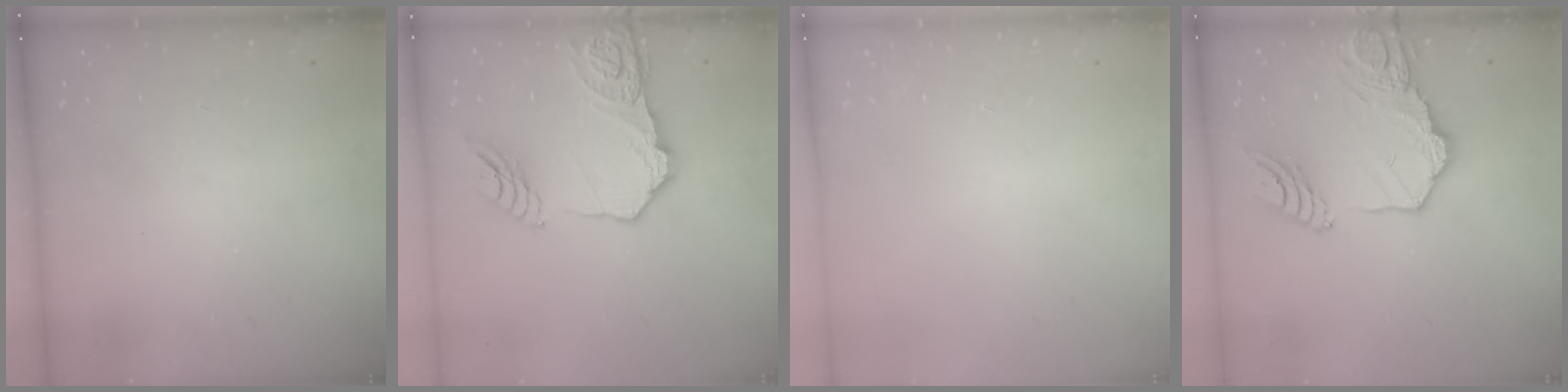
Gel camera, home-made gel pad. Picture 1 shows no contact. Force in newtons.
{"total": 18.3, "press": 18.2, "slide": 1.9}
{"total": 0.0}
{"total": 16.5, "press": 16.4, "slide": 1.7}